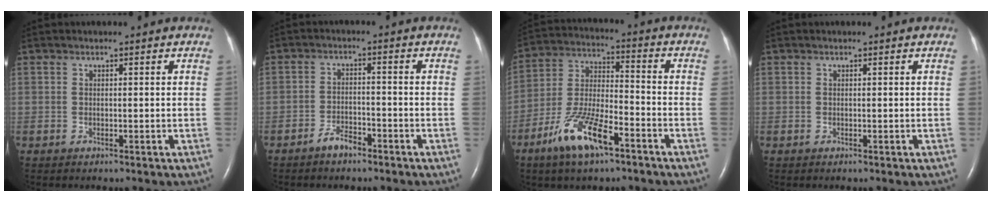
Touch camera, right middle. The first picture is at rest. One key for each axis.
{"total": 3.2, "fx": -2.6, "fy": 1.2, "fz": 1.5, "tx": -0.030, "ty": 0.002, "tz": -0.045}
{"total": 11.9, "fx": -7.0, "fy": 3.2, "fz": 9.0, "tx": -0.191, "ty": -0.002, "tz": -0.128}
{"total": 0.0}